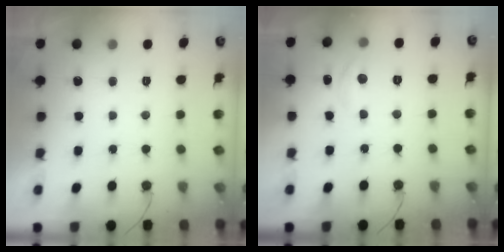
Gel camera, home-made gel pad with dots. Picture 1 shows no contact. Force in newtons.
{"total": 5.1, "press": 5.0, "slide": 0.6}